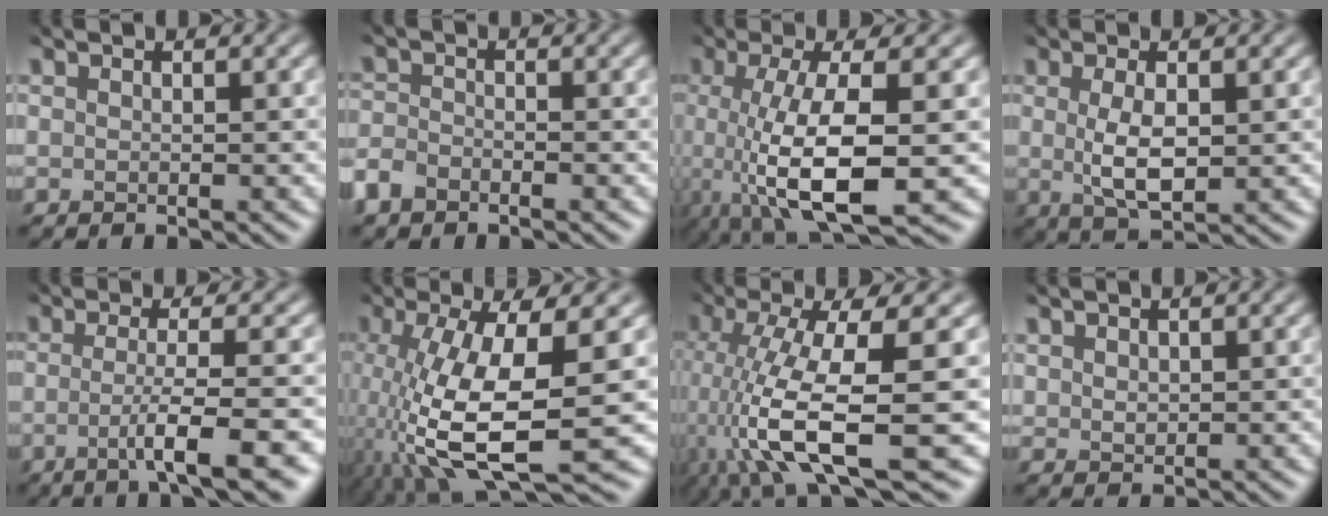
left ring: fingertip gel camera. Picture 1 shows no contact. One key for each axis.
{"total": 2.5, "fx": -2.3, "fy": 0.9, "fz": 0.4, "tx": -0.019, "ty": -0.007, "tz": -0.043}
{"total": 8.8, "fx": -2.4, "fy": 2.3, "fz": 8.2, "tx": -0.146, "ty": -0.010, "tz": -0.032}
{"total": 3.6, "fx": -0.3, "fy": 1.1, "fz": 3.4, "tx": -0.071, "ty": -0.006, "tz": 0.005}
{"total": 5.7, "fx": -2.0, "fy": 0.9, "fz": 5.3, "tx": -0.081, "ty": -0.008, "tz": -0.031}
{"total": 10.9, "fx": -3.9, "fy": 3.0, "fz": 9.7, "tx": -0.198, "ty": -0.014, "tz": -0.058}
{"total": 11.8, "fx": -3.9, "fy": 3.3, "fz": 10.7, "tx": -0.209, "ty": -0.015, "tz": -0.056}
{"total": 0.9, "fx": 0.6, "fy": 0.4, "fz": 0.5, "tx": -0.014, "ty": -0.001, "tz": 0.023}